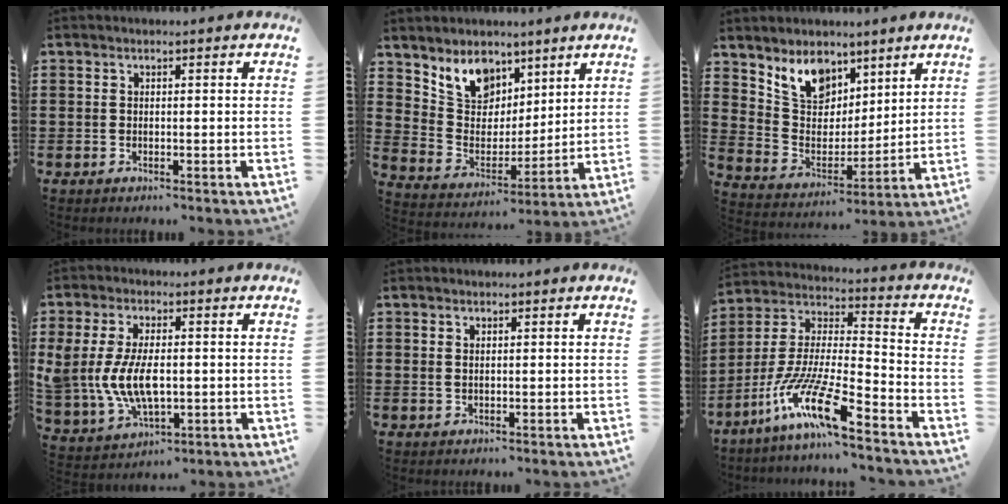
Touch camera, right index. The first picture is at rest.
{"total": 8.3, "force": [5.9, 5.5, 1.9], "torque": [-0.067, -0.028, 0.113]}
{"total": 8.7, "force": [6.2, 5.5, 2.7], "torque": [-0.076, -0.018, 0.117]}
{"total": 8.5, "force": [-0.2, 4.9, 6.9], "torque": [-0.164, 0.002, -0.008]}
{"total": 0.7, "force": [0.4, 0.3, 0.5], "torque": [-0.011, 0.002, 0.007]}
{"total": 12.9, "force": [-9.5, 1.1, 8.6], "torque": [-0.192, -0.003, -0.191]}